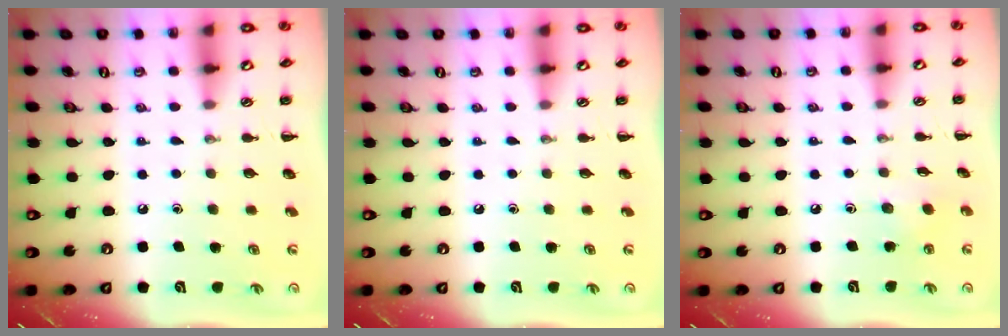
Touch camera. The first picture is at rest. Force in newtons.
{"total": 0.0}
{"total": 2.9, "press": 2.8, "slide": 1.0}